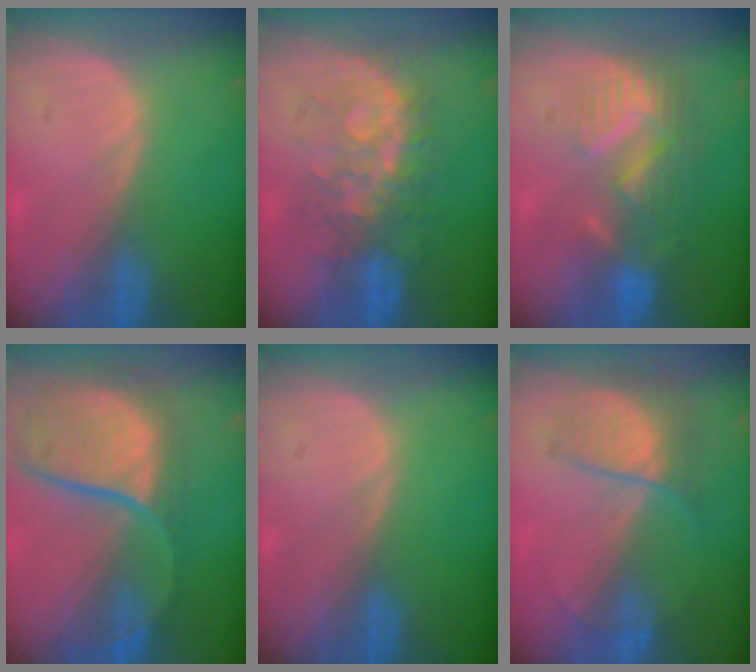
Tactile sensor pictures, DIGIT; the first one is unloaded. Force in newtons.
{"total": 7.9, "press": 7.9, "slide": 0.0}
{"total": 8.9, "press": 7.7, "slide": 4.4}
{"total": 11.9, "press": 9.8, "slide": 6.7}
{"total": 0.0}
{"total": 7.3, "press": 6.0, "slide": 4.0}